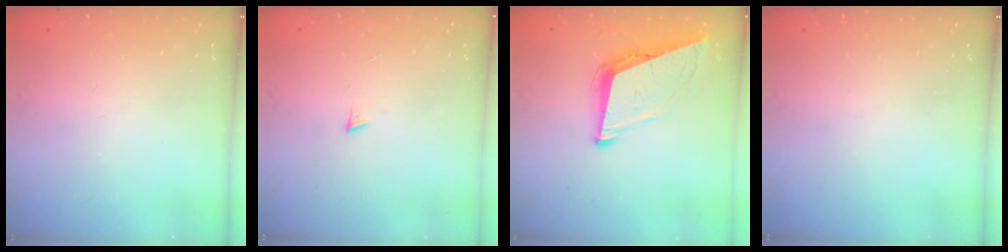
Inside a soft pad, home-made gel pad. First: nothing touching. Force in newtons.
{"total": 3.1, "press": 3.1, "slide": 0.4}
{"total": 9.2, "press": 8.7, "slide": 2.9}
{"total": 0.0}